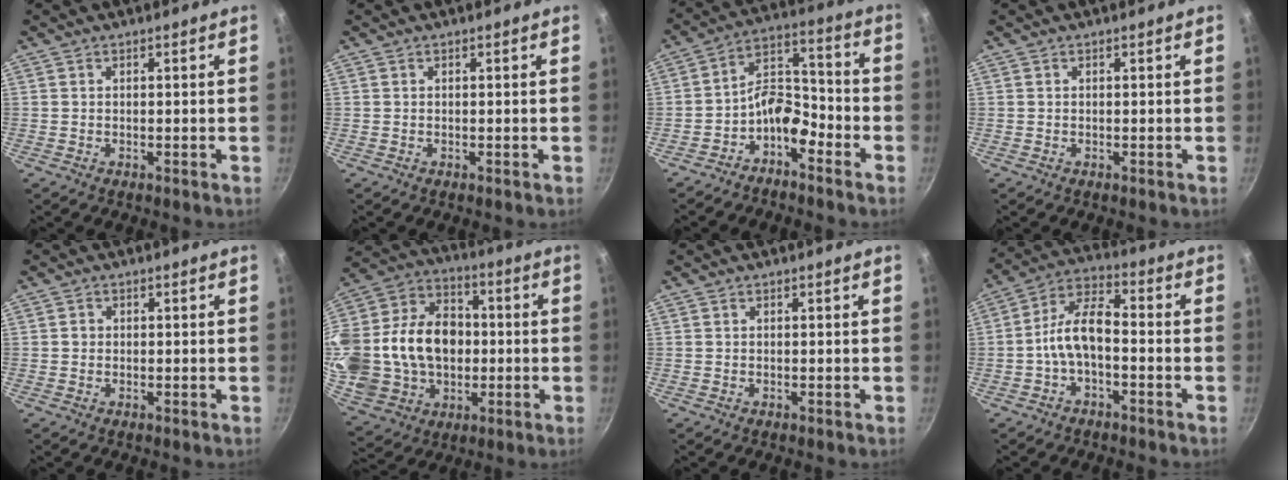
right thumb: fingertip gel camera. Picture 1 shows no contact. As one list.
[{"total": 0.0}, {"total": 8.4, "force": [-4.9, 4.5, 5.0], "torque": [-0.070, 0.070, -0.097]}, {"total": 0.0}, {"total": 1.0, "force": [0.0, 0.9, 0.2], "torque": [-0.001, 0.003, -0.002]}, {"total": 29.5, "force": [-0.5, 22.0, 19.7], "torque": [-0.402, 0.039, 0.003]}, {"total": 0.0}, {"total": 8.7, "force": [-2.5, 4.2, 7.2], "torque": [-0.130, 0.045, -0.056]}]